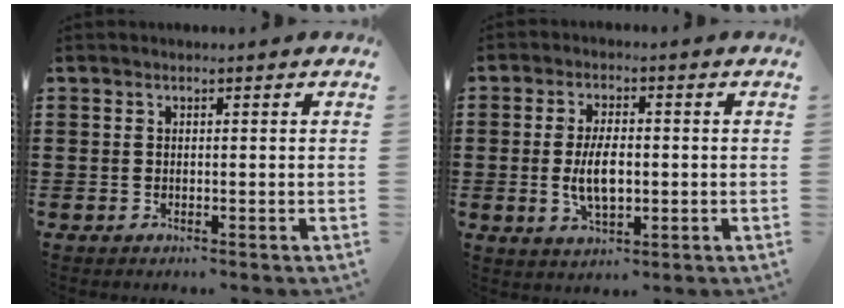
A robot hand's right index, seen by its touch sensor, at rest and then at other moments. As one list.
[{"total": 6.1, "force": [-0.6, 2.7, 5.4], "torque": [-0.110, -0.001, -0.013]}]